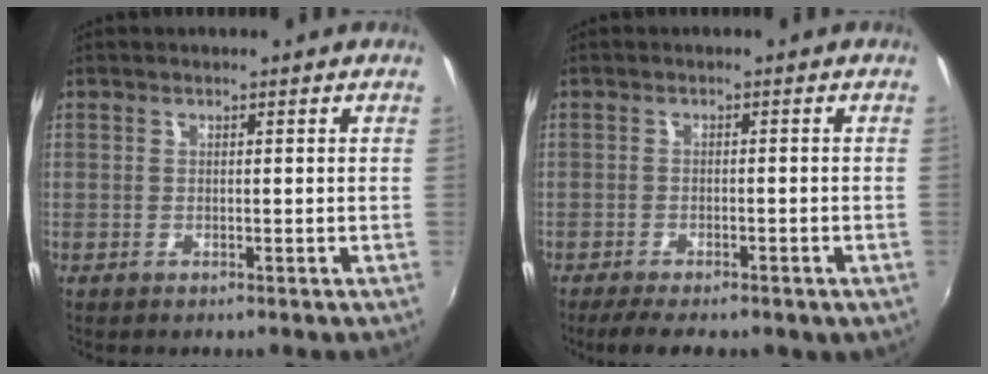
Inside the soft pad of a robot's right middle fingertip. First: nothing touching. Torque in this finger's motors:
{"motor_torque": [1.10, -1.04, 0.34, 0.07]}